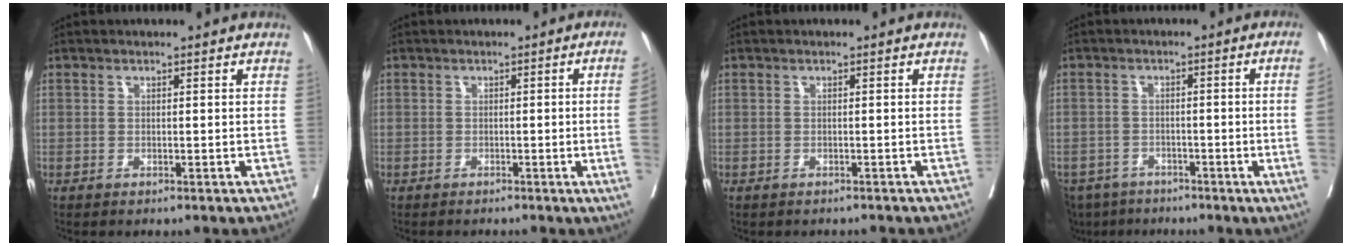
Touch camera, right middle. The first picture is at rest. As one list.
[{"total": 5.4, "force": [-1.4, -2.2, 4.8], "torque": [-0.053, -0.007, -0.020]}, {"total": 1.8, "force": [-1.7, 0.7, 0.2], "torque": [-0.001, -0.005, -0.027]}, {"total": 5.6, "force": [-3.6, 0.5, 4.3], "torque": [-0.066, 0.013, -0.058]}]